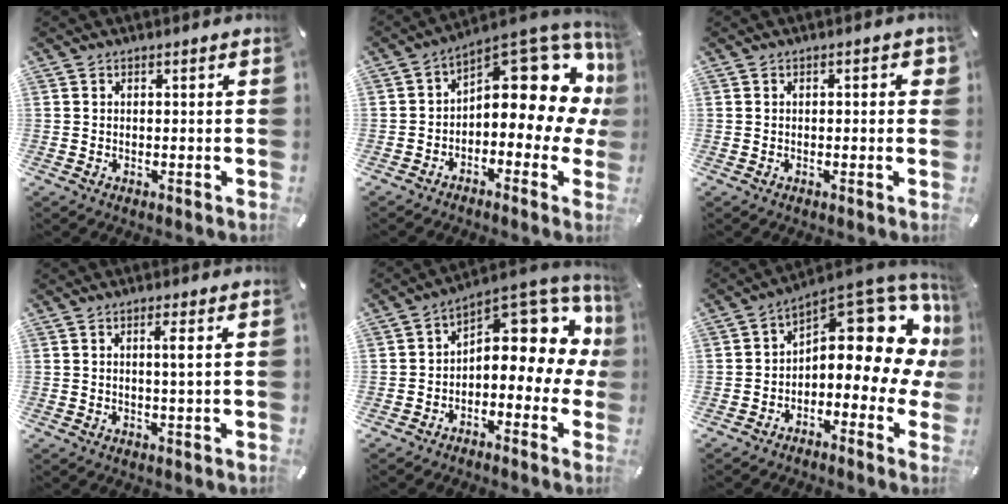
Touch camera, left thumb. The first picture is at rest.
{"total": 15.0, "force": [6.6, 7.5, 11.2], "torque": [-0.119, -0.075, 0.103]}
{"total": 1.8, "force": [-0.1, 0.9, 1.6], "torque": [-0.020, 0.003, -0.004]}
{"total": 2.9, "force": [0.6, 0.0, 2.9], "torque": [-0.056, -0.002, 0.007]}
{"total": 12.2, "force": [4.9, 7.0, 8.7], "torque": [-0.100, -0.055, 0.078]}
{"total": 15.3, "force": [7.5, 7.2, 11.3], "torque": [-0.128, -0.077, 0.117]}